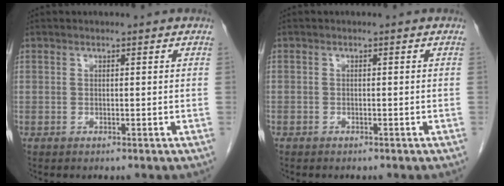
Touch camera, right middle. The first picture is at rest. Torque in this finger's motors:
{"motor_torque": [1.15, -0.99, -0.29, -0.21]}